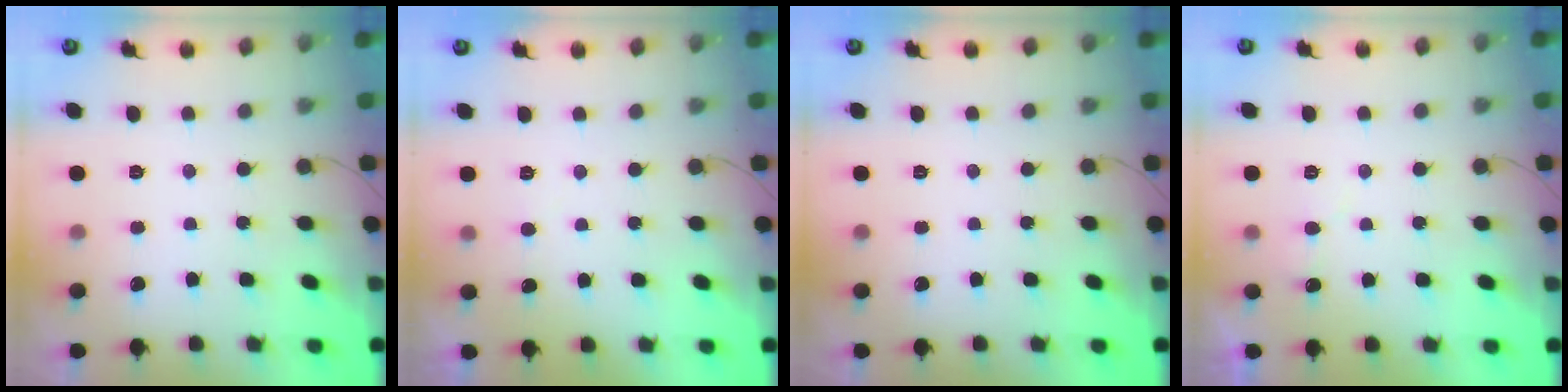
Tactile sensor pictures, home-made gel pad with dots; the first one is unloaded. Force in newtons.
{"total": 2.6, "press": 2.6, "slide": 0.3}
{"total": 0.0}
{"total": 5.2, "press": 5.2, "slide": 0.4}